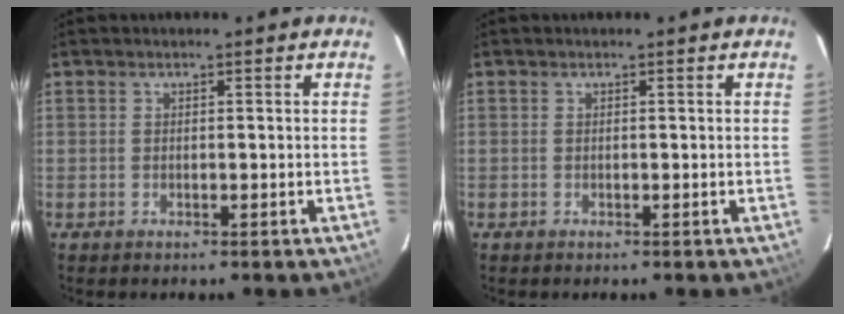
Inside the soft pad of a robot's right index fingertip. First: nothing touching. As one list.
[{"total": 0.0}]